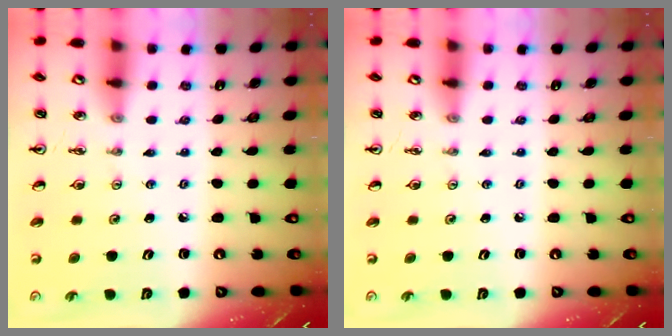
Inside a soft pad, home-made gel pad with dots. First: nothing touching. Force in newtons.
{"total": 0.0}